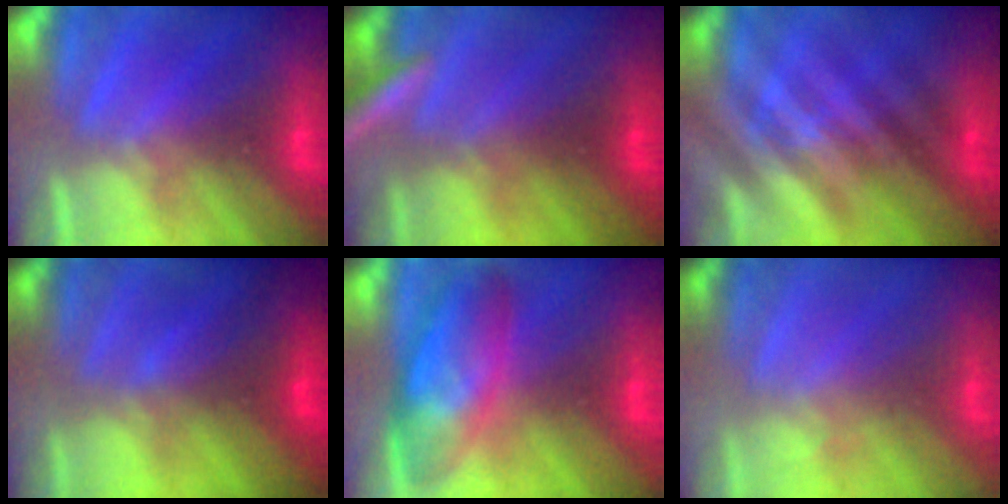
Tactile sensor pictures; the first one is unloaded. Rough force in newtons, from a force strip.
{"total": 3.0}
{"total": 2.4}
{"total": 7.3}
{"total": 7.4}
{"total": 1.5}